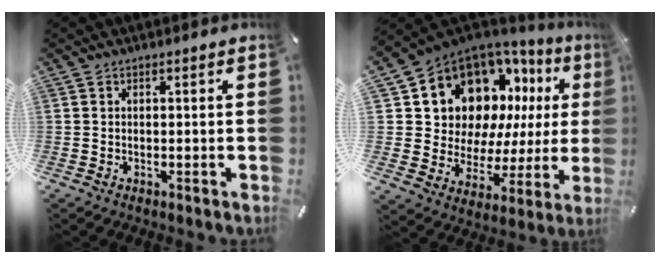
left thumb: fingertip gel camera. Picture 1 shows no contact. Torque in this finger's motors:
{"motor_torque": [1.21, 1.25, 1.41, 0.30, 0.15]}